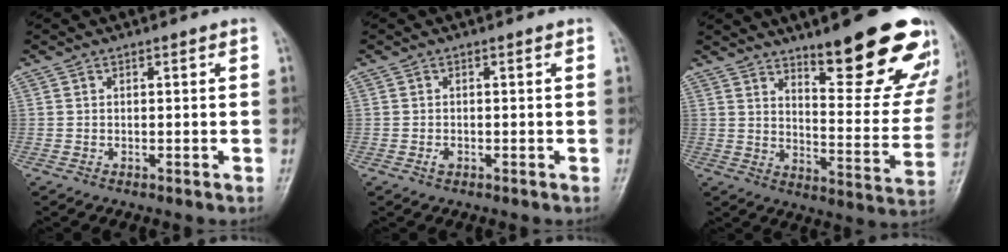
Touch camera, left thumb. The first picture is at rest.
{"total": 1.0, "force": [-0.4, 0.6, 0.6], "torque": [-0.009, 0.000, -0.005]}
{"total": 21.5, "force": [13.9, 5.5, 15.4], "torque": [-0.161, -0.093, 0.197]}